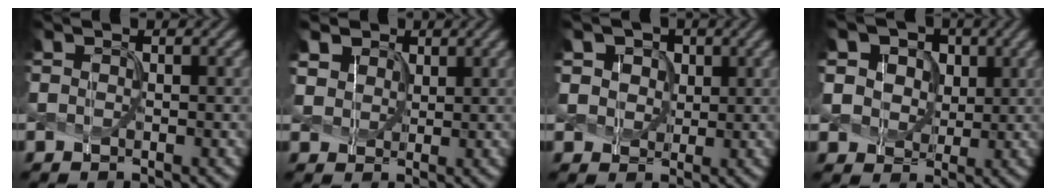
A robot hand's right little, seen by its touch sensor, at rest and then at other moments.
{"total": 4.4, "force": [2.8, 3.1, 1.5], "torque": [-0.062, 0.004, 0.058]}
{"total": 4.5, "force": [2.2, 3.5, 1.9], "torque": [-0.048, 0.007, 0.033]}
{"total": 8.9, "force": [4.1, 6.8, 3.9], "torque": [-0.081, 0.022, 0.055]}